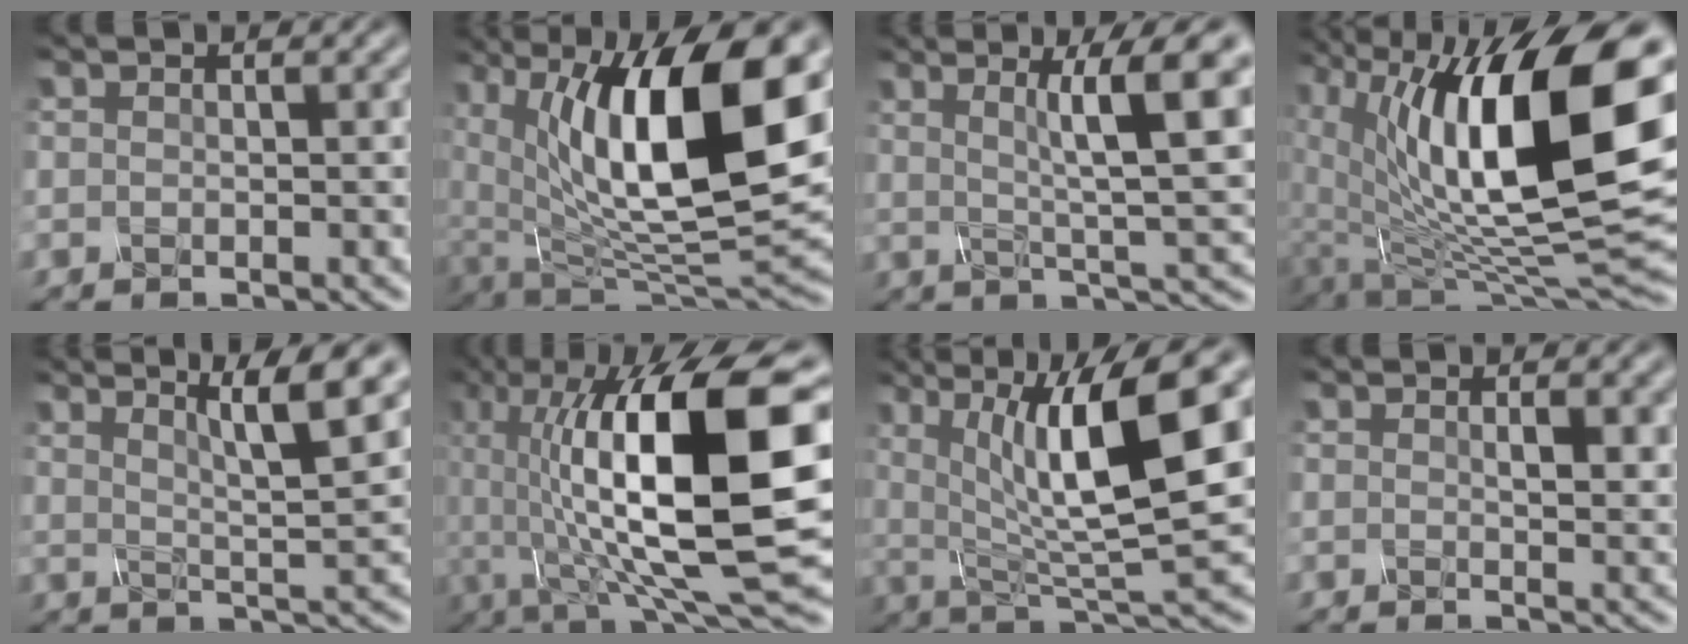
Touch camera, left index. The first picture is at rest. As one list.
[{"total": 15.6, "force": [4.2, 7.2, 13.2], "torque": [-0.222, -0.004, 0.070]}, {"total": 9.3, "force": [2.6, 1.5, 8.7], "torque": [-0.128, 0.011, 0.046]}, {"total": 17.6, "force": [3.7, 9.0, 14.7], "torque": [-0.238, -0.009, 0.067]}, {"total": 7.4, "force": [4.0, 1.2, 6.1], "torque": [-0.079, 0.010, 0.058]}, {"total": 16.1, "force": [0.1, 5.4, 15.2], "torque": [-0.254, 0.005, -0.006]}, {"total": 13.3, "force": [3.4, 3.8, 12.3], "torque": [-0.198, 0.005, 0.059]}, {"total": 2.4, "force": [0.7, 0.8, 2.1], "torque": [-0.034, -0.004, 0.016]}]